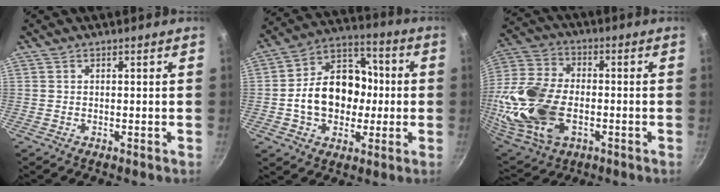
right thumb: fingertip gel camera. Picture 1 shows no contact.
{"total": 17.0, "force": [-1.2, 13.0, 10.8], "torque": [-0.136, 0.039, -0.031]}
{"total": 22.8, "force": [-3.6, 14.5, 17.2], "torque": [-0.367, 0.012, -0.063]}